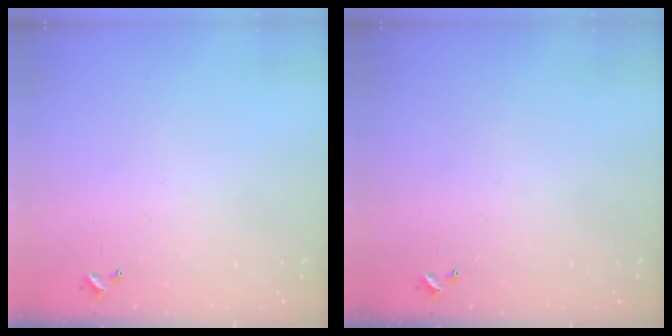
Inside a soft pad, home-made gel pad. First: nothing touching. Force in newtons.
{"total": 0.0}